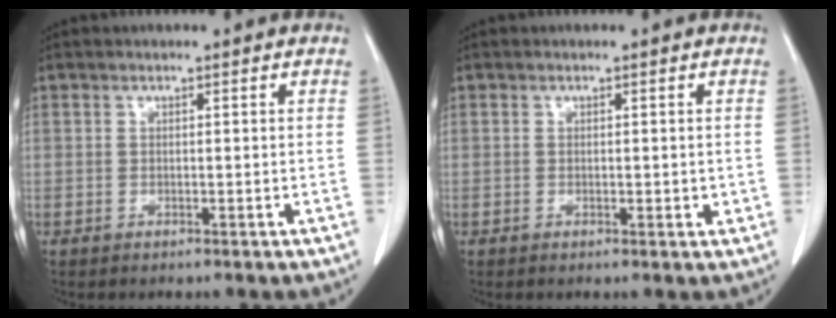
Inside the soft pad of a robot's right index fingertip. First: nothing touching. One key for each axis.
{"total": 1.7, "fx": -0.1, "fy": 0.8, "fz": 1.5, "tx": -0.019, "ty": -0.003, "tz": 0.002}